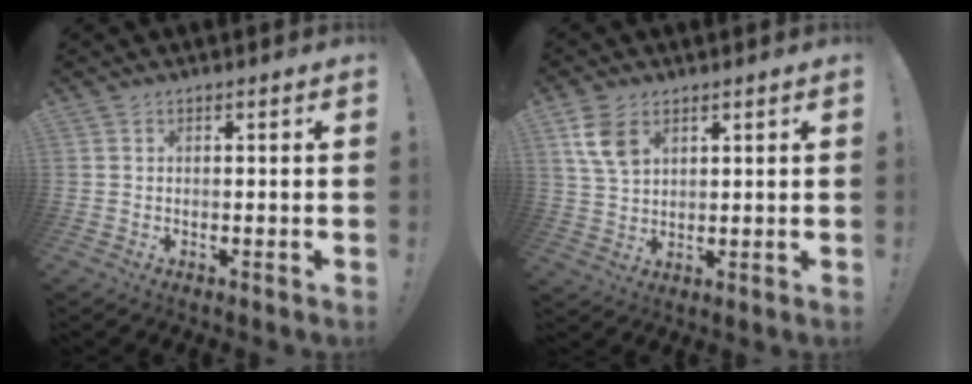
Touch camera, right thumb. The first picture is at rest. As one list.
[{"total": 8.2, "force": [3.9, 5.2, 5.0], "torque": [-0.086, -0.011, 0.076]}]